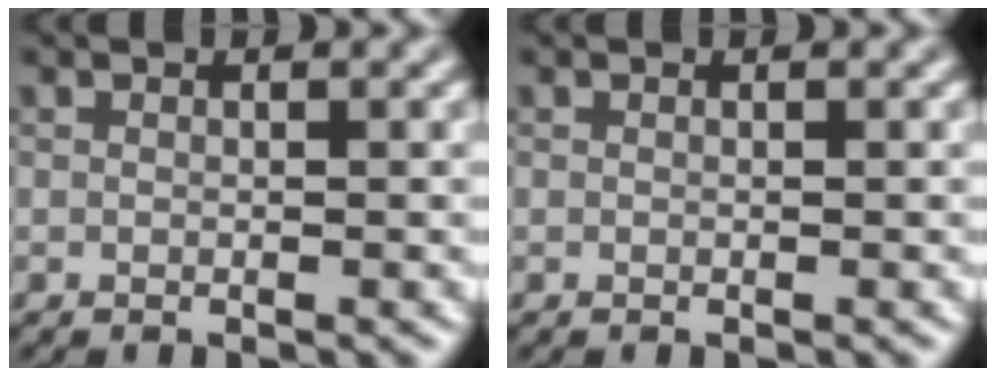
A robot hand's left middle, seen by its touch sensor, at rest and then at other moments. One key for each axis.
{"total": 0.0}